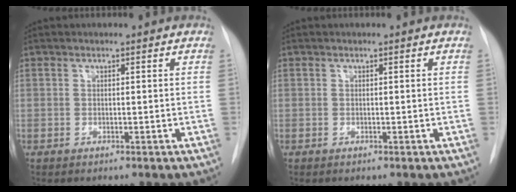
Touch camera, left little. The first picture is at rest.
{"total": 0.0}